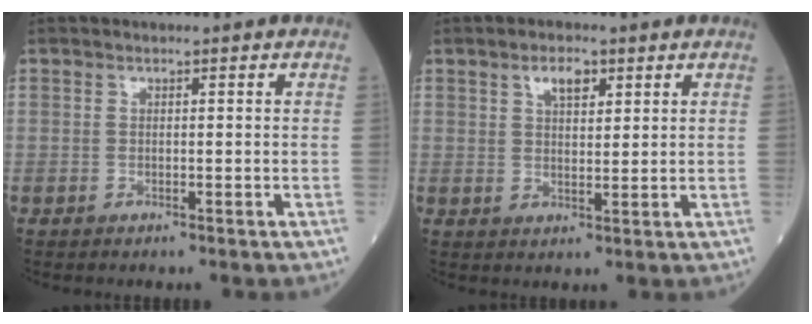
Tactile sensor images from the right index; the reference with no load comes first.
{"total": 4.1, "force": [2.2, 1.8, 2.9], "torque": [-0.056, 0.002, 0.041]}